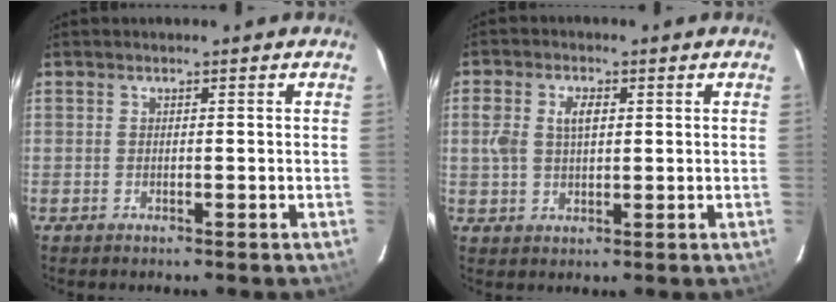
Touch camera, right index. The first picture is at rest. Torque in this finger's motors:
{"motor_torque": [0.13, 0.06, 0.10, 0.06]}